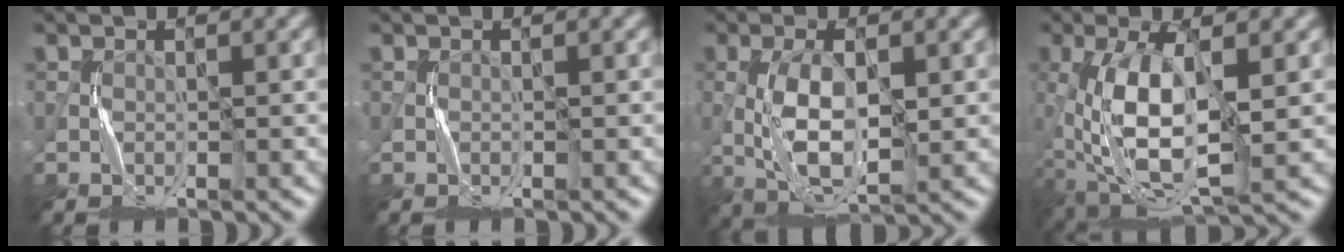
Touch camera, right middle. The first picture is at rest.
{"total": 0.0}
{"total": 6.3, "force": [-0.4, 2.5, 5.7], "torque": [-0.120, 0.001, -0.004]}
{"total": 10.3, "force": [-0.3, 4.5, 9.2], "torque": [-0.190, -0.003, -0.006]}